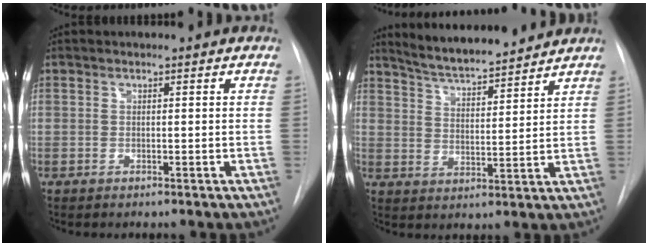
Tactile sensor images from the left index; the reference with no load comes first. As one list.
[{"total": 11.0, "force": [10.3, 0.8, 3.6], "torque": [-0.065, 0.006, 0.167]}]